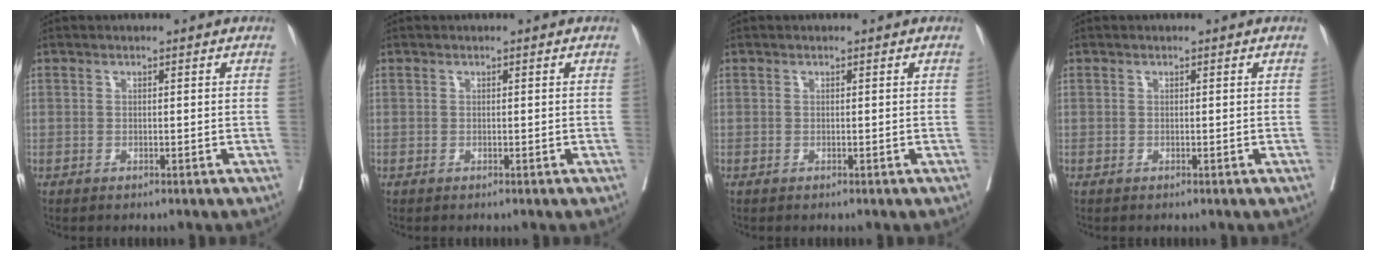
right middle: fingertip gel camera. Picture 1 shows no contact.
{"total": 0.0}
{"total": 0.0}
{"total": 0.0}